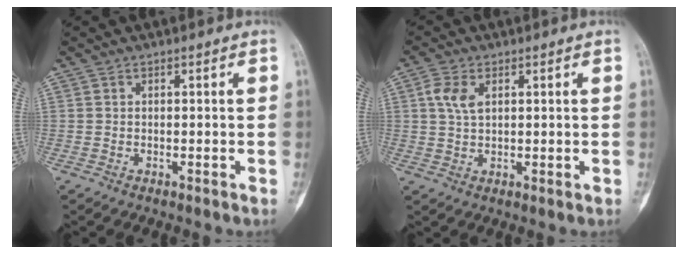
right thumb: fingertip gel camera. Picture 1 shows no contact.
{"total": 4.9, "force": [1.7, 2.8, 3.6], "torque": [-0.071, 0.002, 0.033]}